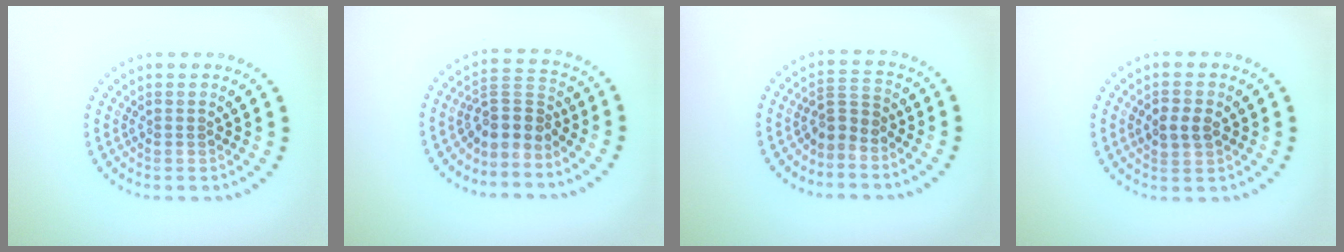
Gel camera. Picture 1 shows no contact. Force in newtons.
{"total": 2.9, "press": 2.1, "slide": 2.1}
{"total": 2.3, "press": 1.5, "slide": 1.7}
{"total": 2.0, "press": 2.0, "slide": 0.2}